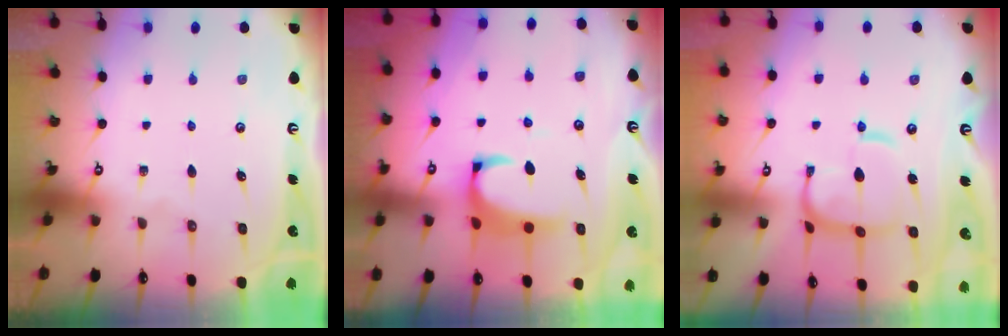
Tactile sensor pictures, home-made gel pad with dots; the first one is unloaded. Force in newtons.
{"total": 2.1, "press": 1.8, "slide": 0.9}
{"total": 8.4, "press": 8.3, "slide": 1.1}